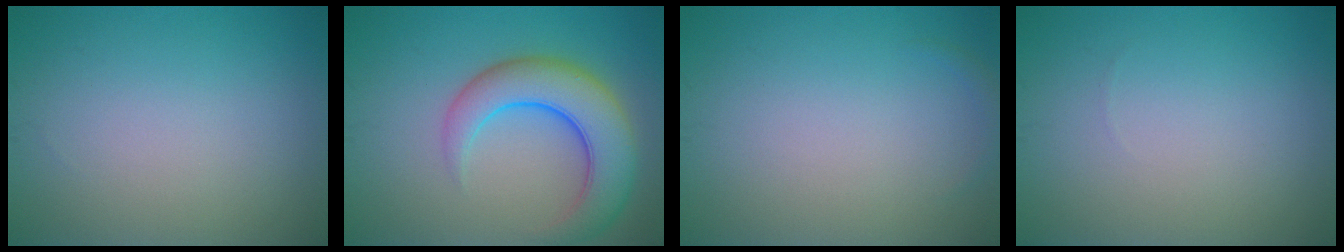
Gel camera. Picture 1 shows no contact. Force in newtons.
{"total": 7.3, "press": 7.3, "slide": 0.4}
{"total": 0.6, "press": 0.6, "slide": 0.1}
{"total": 0.0}